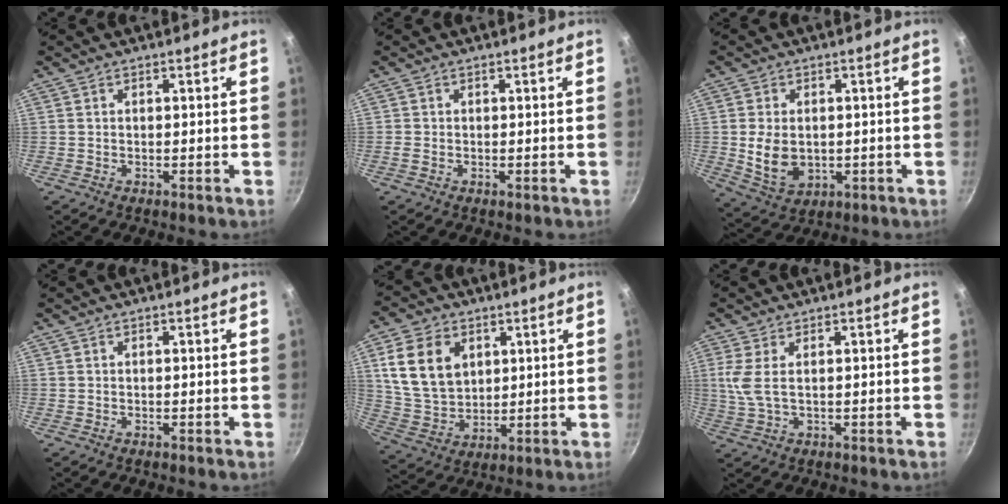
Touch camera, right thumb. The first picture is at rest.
{"total": 0.8, "force": [-0.3, 0.5, 0.6], "torque": [-0.011, 0.002, -0.008]}
{"total": 8.6, "force": [-0.3, 6.1, 6.1], "torque": [-0.106, -0.006, 0.011]}
{"total": 0.0}
{"total": 13.4, "force": [4.4, 9.7, 8.1], "torque": [-0.134, -0.014, 0.093]}
{"total": 4.7, "force": [1.0, 1.8, 4.3], "torque": [-0.101, -0.001, 0.024]}